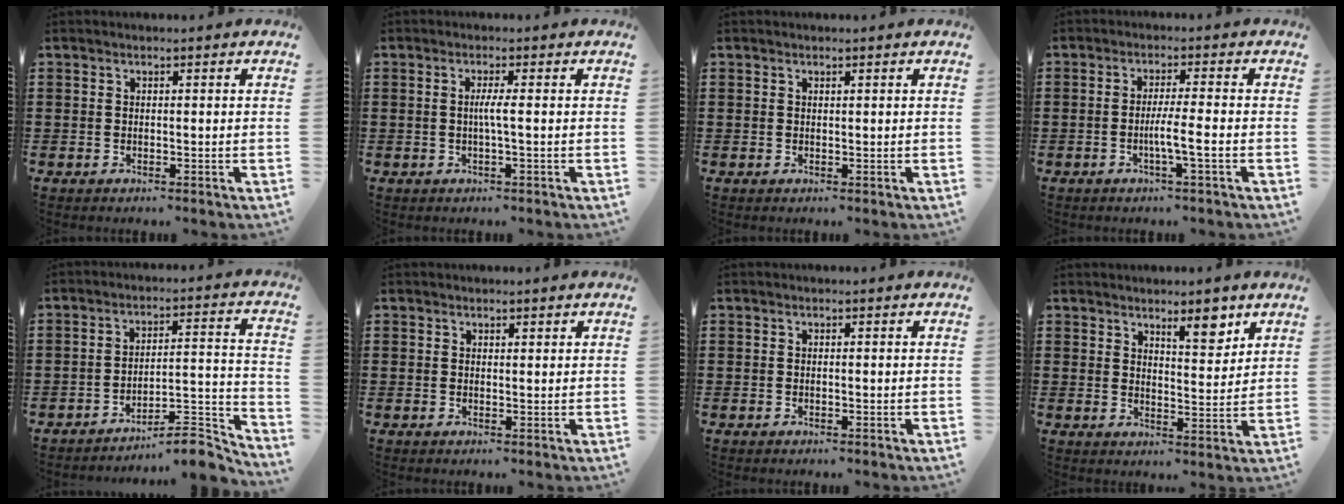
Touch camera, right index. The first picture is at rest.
{"total": 2.4, "force": [-0.3, -0.3, 2.3], "torque": [-0.044, -0.008, -0.009]}
{"total": 0.0}
{"total": 4.2, "force": [-1.3, -0.1, 4.0], "torque": [-0.078, -0.009, -0.028]}
{"total": 8.0, "force": [-7.1, 1.1, 3.5], "torque": [-0.046, 0.006, -0.136]}
{"total": 0.7, "force": [0.6, 0.3, 0.1], "torque": [-0.003, 0.002, 0.011]}
{"total": 0.0}
{"total": 5.5, "force": [4.3, 1.6, 3.2], "torque": [-0.038, -0.013, 0.068]}